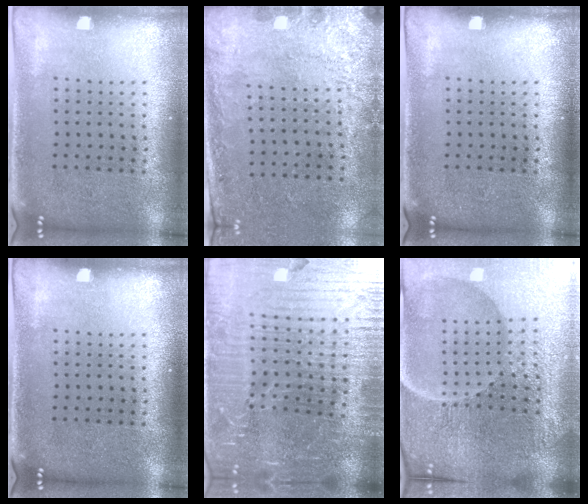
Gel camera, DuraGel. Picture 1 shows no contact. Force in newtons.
{"total": 2.8, "press": 2.0, "slide": 1.9}
{"total": 0.0}
{"total": 0.0}
{"total": 7.0, "press": 6.1, "slide": 3.4}
{"total": 5.7, "press": 5.4, "slide": 2.0}